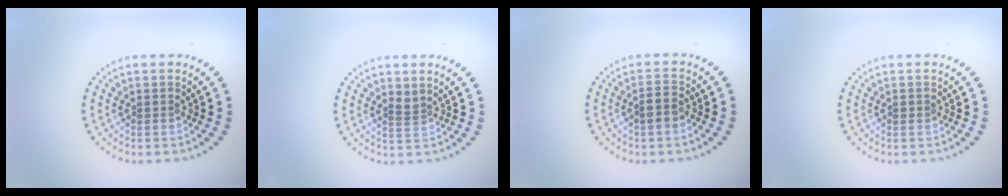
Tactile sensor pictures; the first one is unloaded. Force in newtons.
{"total": 0.9, "press": 0.5, "slide": 0.7}
{"total": 1.9, "press": 1.8, "slide": 0.6}
{"total": 0.5, "press": 0.5, "slide": 0.2}